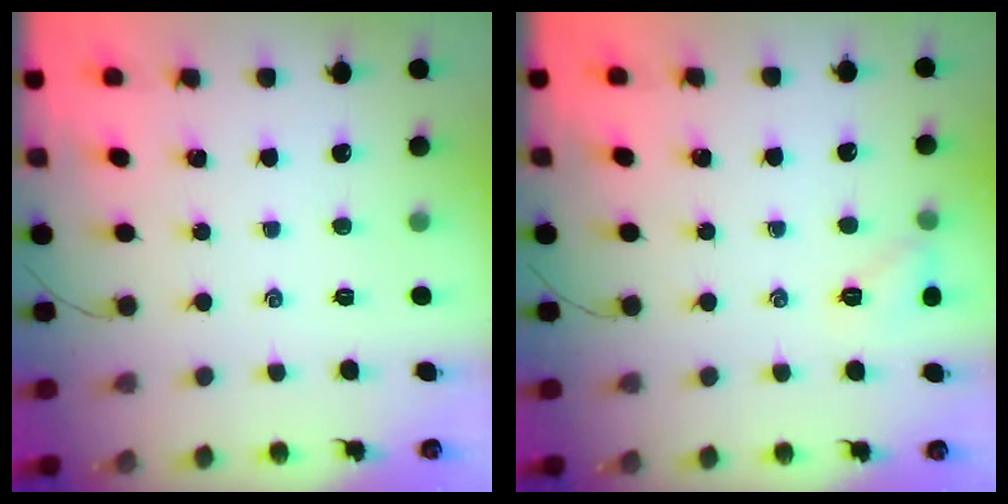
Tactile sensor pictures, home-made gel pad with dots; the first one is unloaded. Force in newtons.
{"total": 6.5, "press": 6.2, "slide": 1.7}